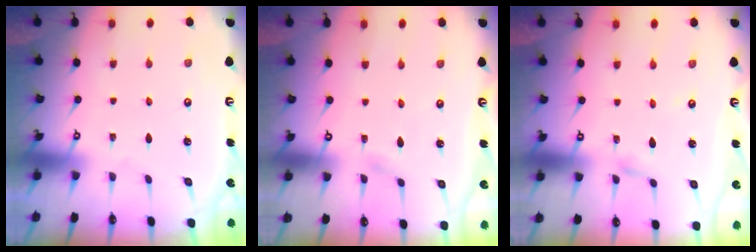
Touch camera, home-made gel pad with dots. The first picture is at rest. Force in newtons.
{"total": 2.2, "press": 2.2, "slide": 0.3}
{"total": 2.7, "press": 2.7, "slide": 0.1}